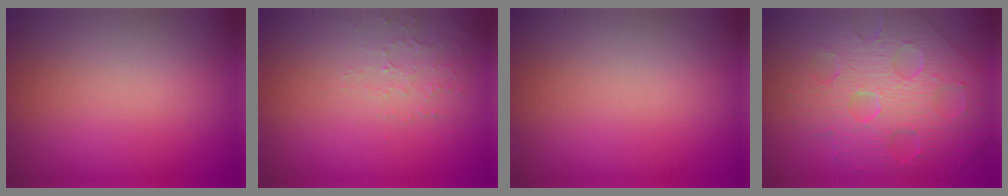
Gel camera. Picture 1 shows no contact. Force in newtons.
{"total": 1.5, "press": 1.5, "slide": 0.5}
{"total": 0.0}
{"total": 8.7, "press": 6.2, "slide": 6.2}